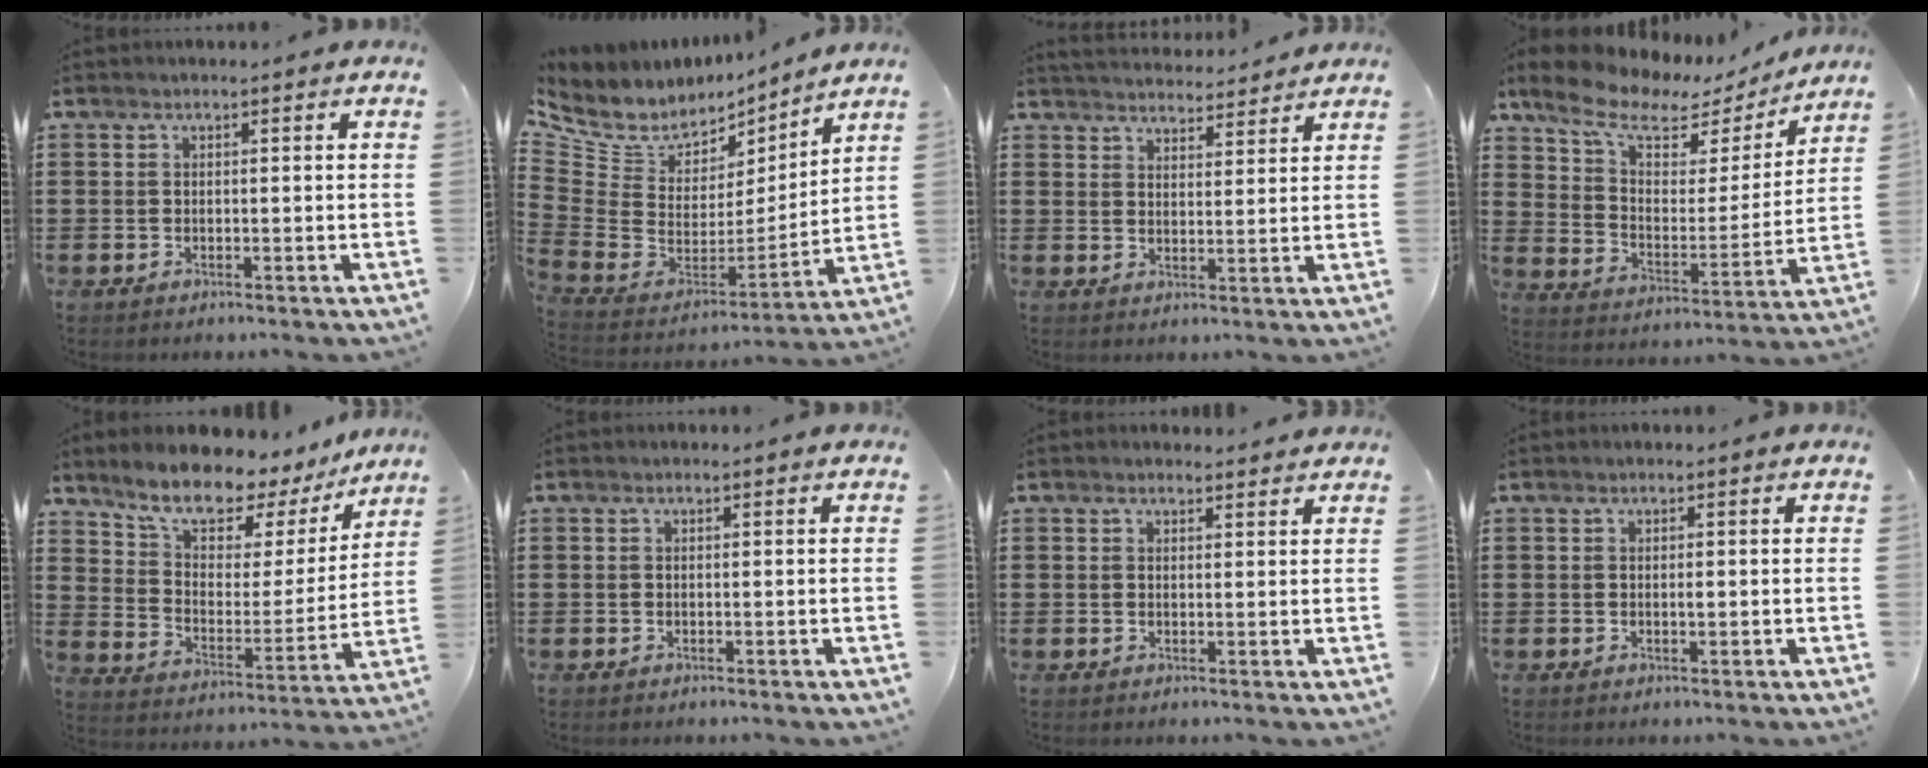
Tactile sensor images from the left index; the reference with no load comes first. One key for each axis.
{"total": 7.1, "fx": 5.4, "fy": 4.4, "fz": 1.7, "tx": -0.082, "ty": -0.048, "tz": 0.096}
{"total": 3.7, "fx": 3.7, "fy": 0.2, "fz": 0.1, "tx": -0.015, "ty": -0.017, "tz": 0.065}
{"total": 9.2, "fx": 6.9, "fy": 3.8, "fz": 4.7, "tx": -0.118, "ty": -0.035, "tz": 0.118}
{"total": 8.6, "fx": 7.6, "fy": 2.8, "fz": 2.8, "tx": -0.083, "ty": -0.060, "tz": 0.130}
{"total": 0.0}
{"total": 1.3, "fx": 1.2, "fy": 0.3, "fz": -0.1, "tx": -0.001, "ty": 0.003, "tz": 0.024}
{"total": 0.8, "fx": 0.0, "fy": 0.2, "fz": 0.7, "tx": -0.016, "ty": -0.002, "tz": 0.000}